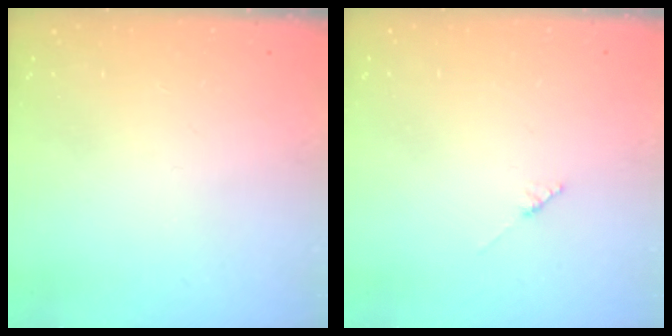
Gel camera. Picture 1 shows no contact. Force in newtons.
{"total": 1.8, "press": 1.7, "slide": 0.3}